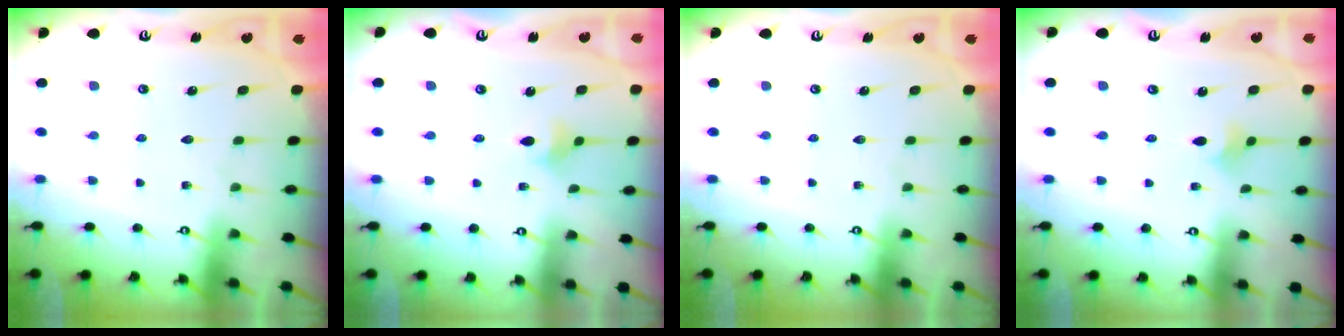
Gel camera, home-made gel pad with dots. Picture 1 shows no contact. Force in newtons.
{"total": 3.6, "press": 3.5, "slide": 0.8}
{"total": 0.0}
{"total": 2.5, "press": 2.5, "slide": 0.5}